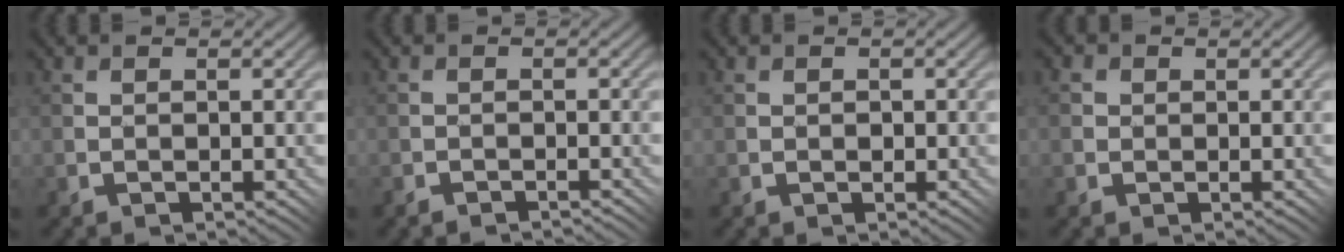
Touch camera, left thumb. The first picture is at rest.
{"total": 1.0, "force": [-0.8, -0.3, -0.4], "torque": [0.008, 0.008, -0.021]}
{"total": 1.1, "force": [0.1, 1.1, 0.2], "torque": [-0.002, 0.002, -0.001]}
{"total": 2.8, "force": [0.5, 2.6, 0.6], "torque": [-0.006, 0.010, -0.008]}